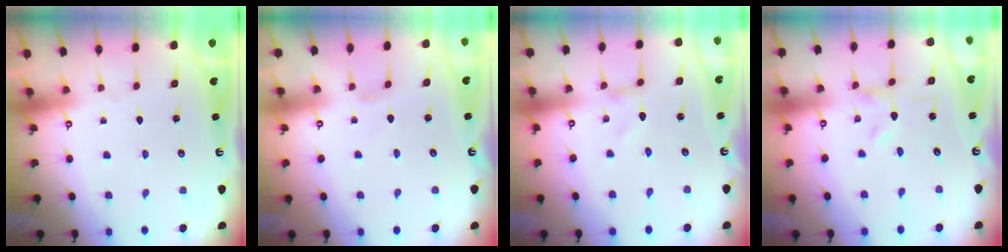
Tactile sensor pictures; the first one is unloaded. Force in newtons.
{"total": 1.3, "press": 1.2, "slide": 0.3}
{"total": 0.5, "press": 0.5, "slide": 0.1}
{"total": 0.0}